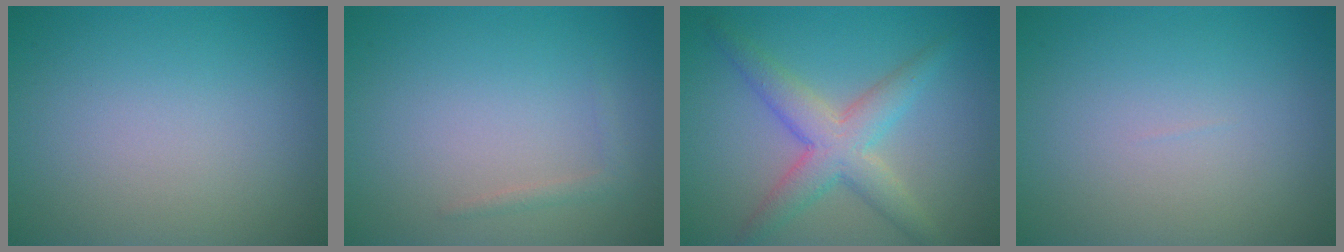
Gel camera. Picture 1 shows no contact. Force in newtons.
{"total": 0.9, "press": 0.9, "slide": 0.1}
{"total": 4.7, "press": 4.7, "slide": 0.1}
{"total": 0.0}